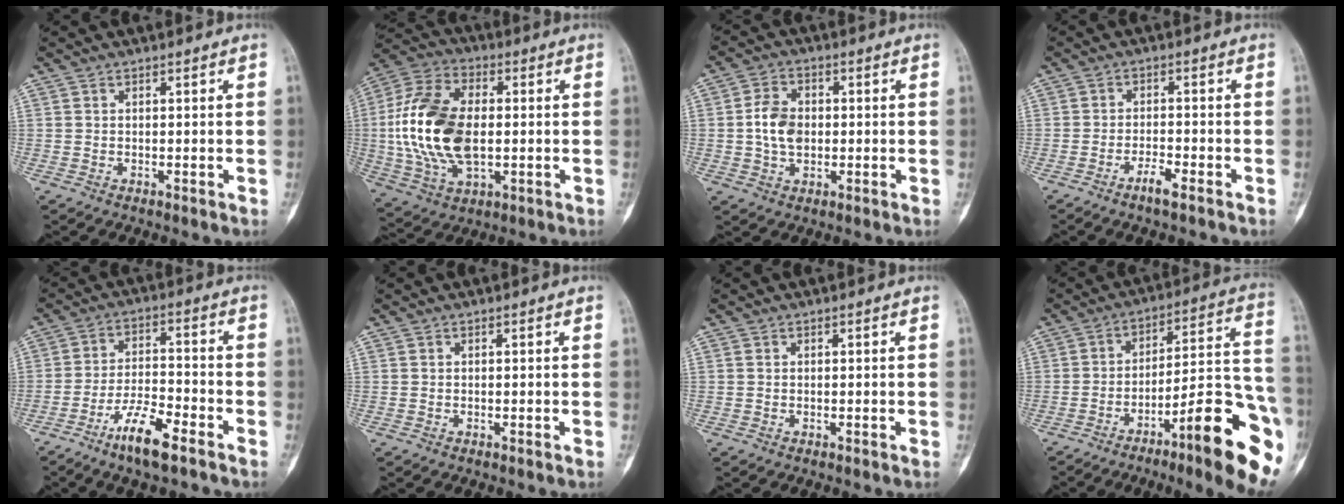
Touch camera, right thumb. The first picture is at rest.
{"total": 19.6, "force": [-0.1, 11.4, 15.9], "torque": [-0.327, 0.007, 0.002]}
{"total": 6.8, "force": [0.0, 4.8, 4.8], "torque": [-0.080, 0.008, -0.002]}
{"total": 3.3, "force": [-2.4, 0.3, 2.2], "torque": [-0.045, 0.012, -0.047]}
{"total": 9.2, "force": [-6.1, 2.0, 6.6], "torque": [-0.124, 0.032, -0.113]}
{"total": 0.0}
{"total": 0.0}
{"total": 20.5, "force": [-10.0, 3.7, 17.5], "torque": [-0.205, 0.069, -0.149]}